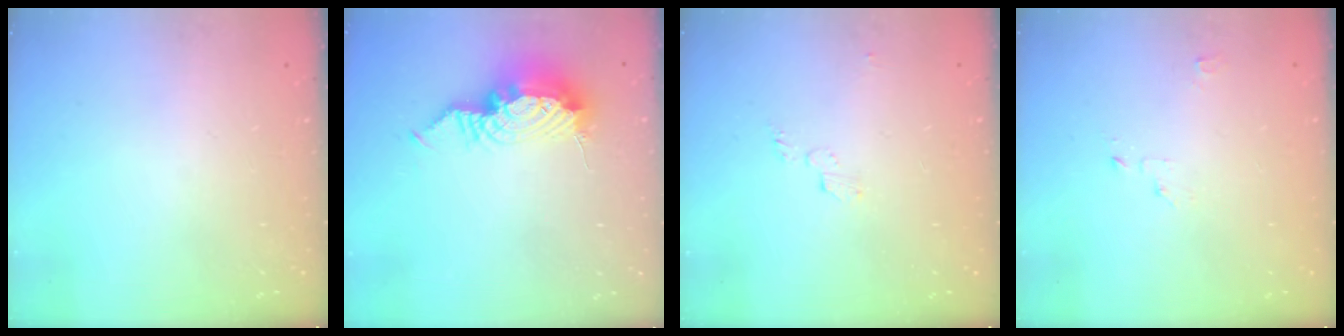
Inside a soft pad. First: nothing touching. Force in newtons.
{"total": 11.6, "press": 11.3, "slide": 2.7}
{"total": 3.6, "press": 3.6, "slide": 0.4}
{"total": 2.1, "press": 2.1, "slide": 0.2}